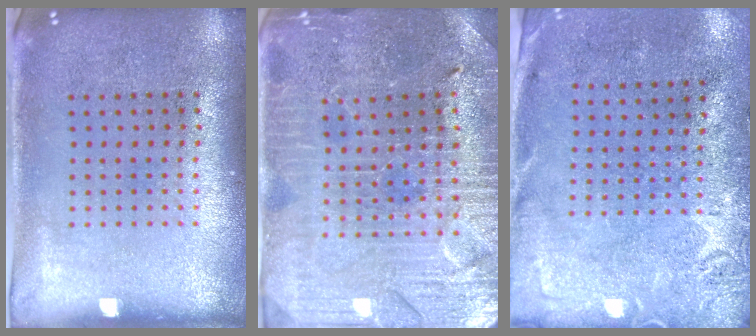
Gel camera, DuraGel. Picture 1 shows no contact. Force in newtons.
{"total": 3.3, "press": 3.3, "slide": 0.6}
{"total": 2.7, "press": 2.2, "slide": 1.7}